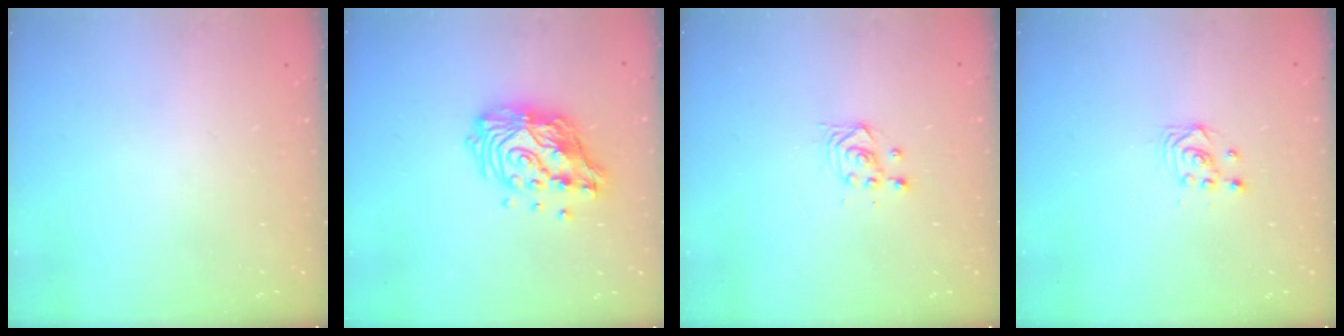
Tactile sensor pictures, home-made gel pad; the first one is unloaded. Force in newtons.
{"total": 15.3, "press": 15.2, "slide": 1.2}
{"total": 3.3, "press": 3.3, "slide": 0.4}
{"total": 3.3, "press": 3.3, "slide": 0.4}